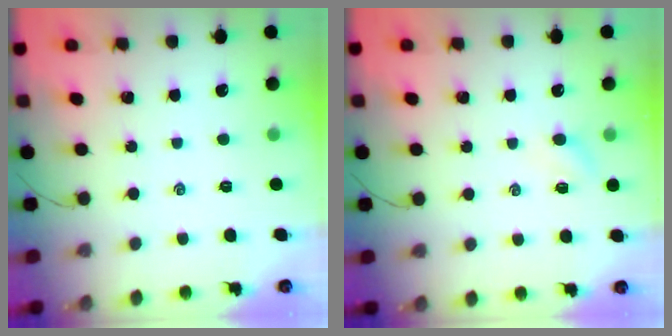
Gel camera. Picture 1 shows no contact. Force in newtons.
{"total": 2.3, "press": 2.2, "slide": 0.8}